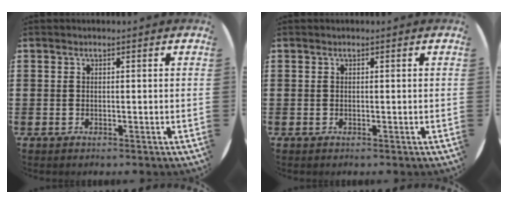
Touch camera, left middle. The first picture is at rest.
{"total": 0.0}